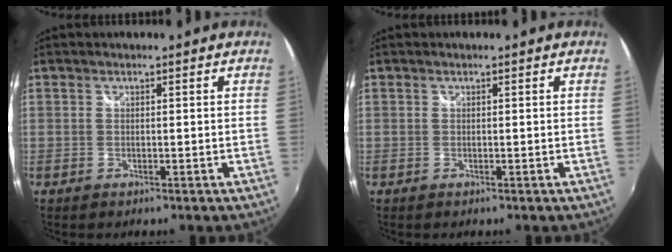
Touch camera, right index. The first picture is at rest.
{"total": 0.0}